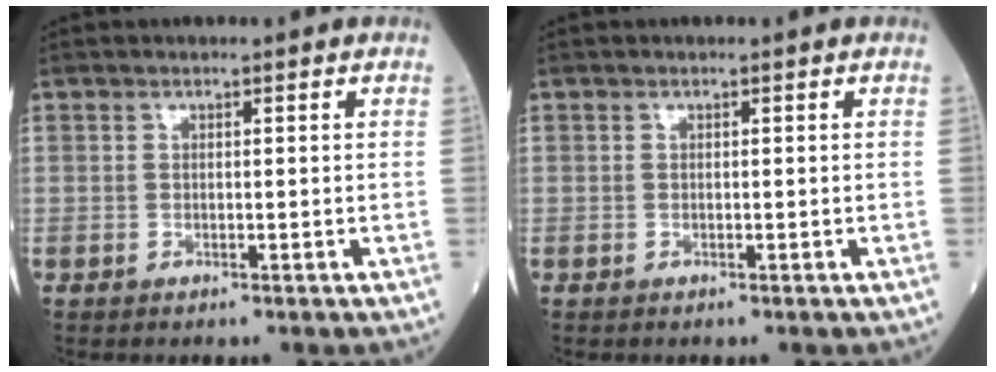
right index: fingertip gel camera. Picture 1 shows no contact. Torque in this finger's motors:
{"motor_torque": [0.04, 0.00, 0.04, 0.00]}